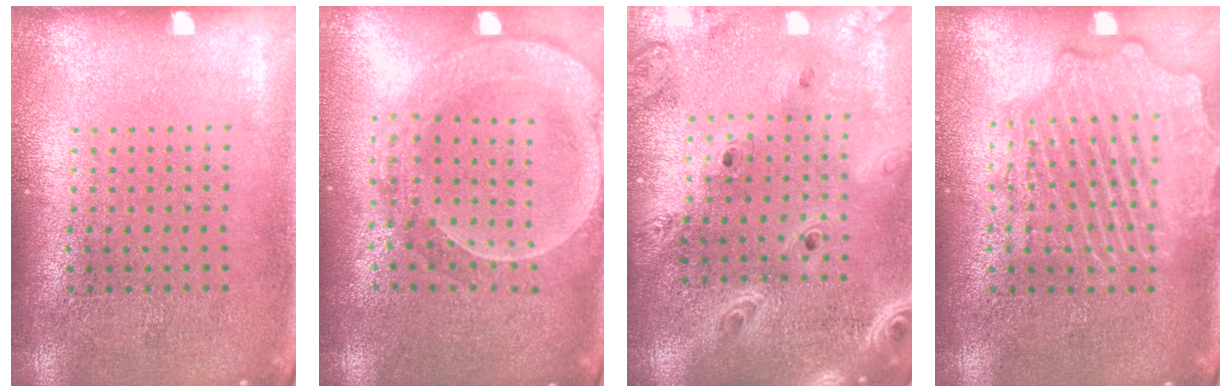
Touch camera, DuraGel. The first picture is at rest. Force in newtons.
{"total": 2.2, "press": 2.0, "slide": 0.9}
{"total": 2.9, "press": 2.5, "slide": 1.6}
{"total": 2.6, "press": 2.6, "slide": 0.3}